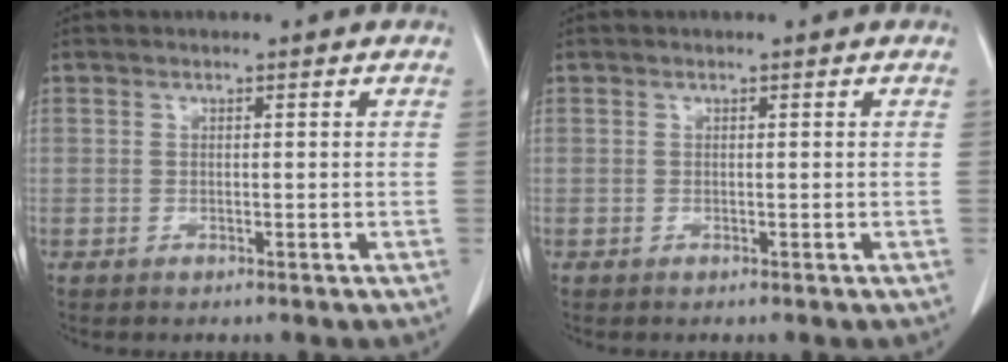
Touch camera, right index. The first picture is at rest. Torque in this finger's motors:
{"motor_torque": [-0.06, 0.04, 0.01, 0.00]}